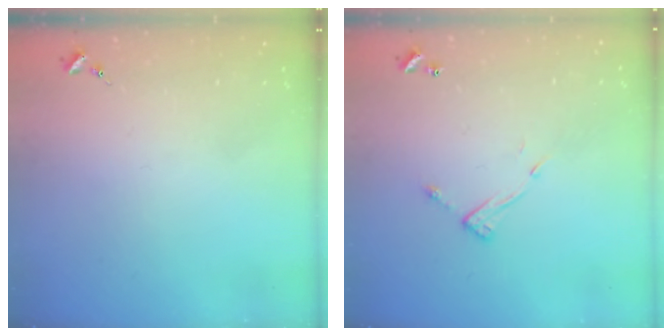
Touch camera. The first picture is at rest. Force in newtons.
{"total": 7.9, "press": 7.9, "slide": 0.3}